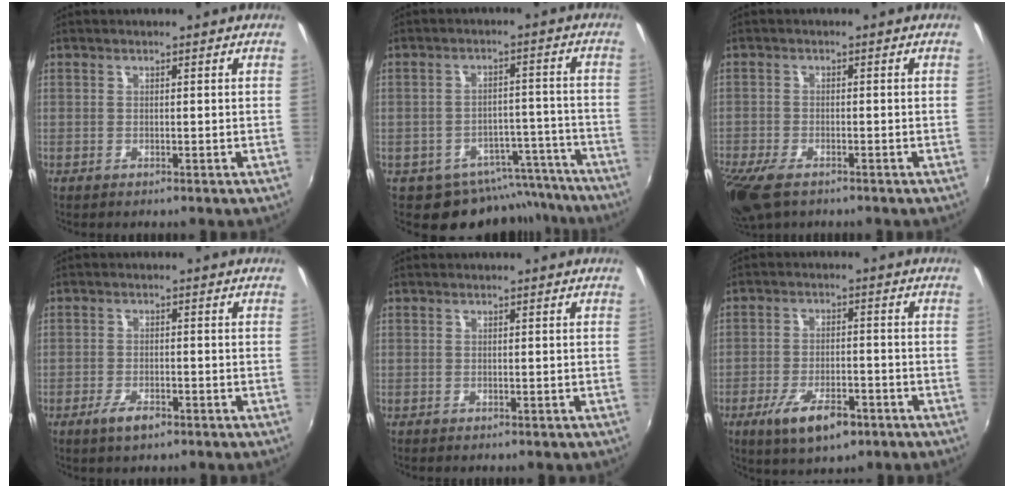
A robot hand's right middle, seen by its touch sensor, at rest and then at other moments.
{"total": 12.0, "force": [-10.4, 5.6, 1.9], "torque": [-0.025, 0.037, -0.122]}
{"total": 8.1, "force": [-5.7, 3.1, 4.8], "torque": [-0.125, -0.032, -0.110]}
{"total": 3.6, "force": [-2.3, 1.4, 2.4], "torque": [-0.055, -0.007, -0.045]}
{"total": 0.7, "force": [-0.2, 0.6, -0.1], "torque": [0.000, -0.002, -0.002]}
{"total": 9.3, "force": [-5.3, 3.8, 6.7], "torque": [-0.143, -0.017, -0.085]}